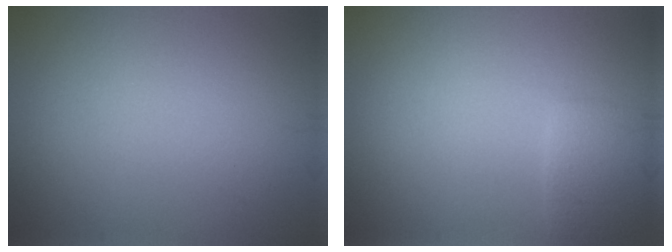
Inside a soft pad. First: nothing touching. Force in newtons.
{"total": 2.4, "press": 2.3, "slide": 0.2}